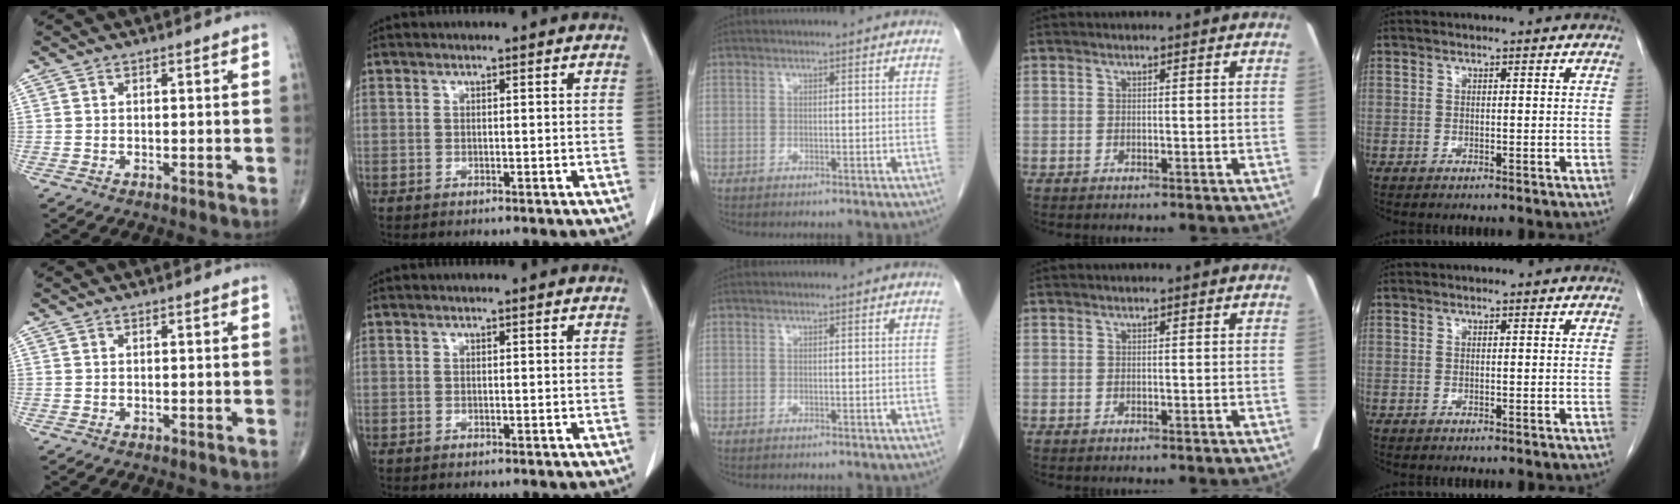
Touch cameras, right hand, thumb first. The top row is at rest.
{}